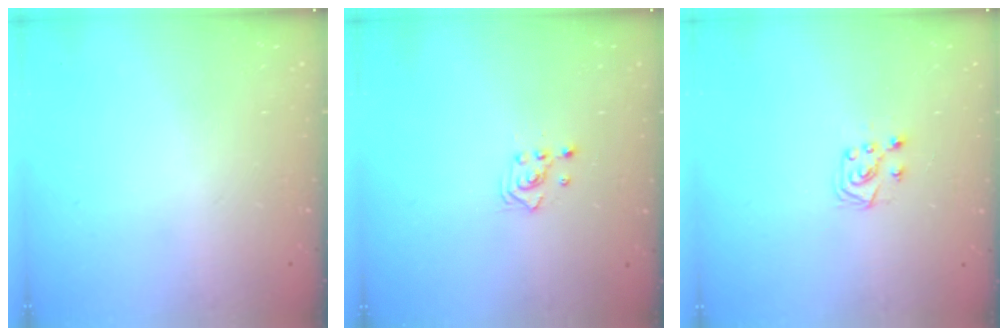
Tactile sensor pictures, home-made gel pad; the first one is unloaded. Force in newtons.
{"total": 2.3, "press": 2.3, "slide": 0.3}
{"total": 7.3, "press": 7.2, "slide": 0.5}